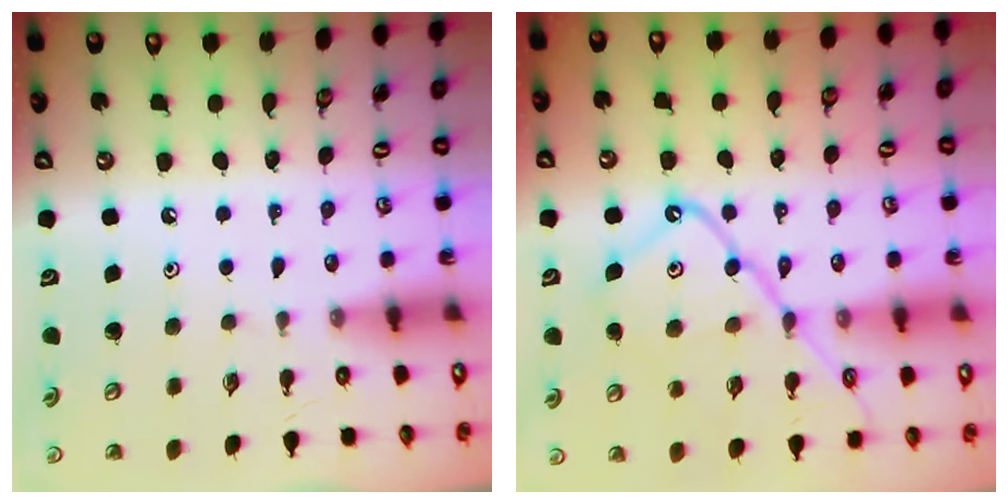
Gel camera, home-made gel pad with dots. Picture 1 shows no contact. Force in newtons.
{"total": 17.4, "press": 17.3, "slide": 1.9}